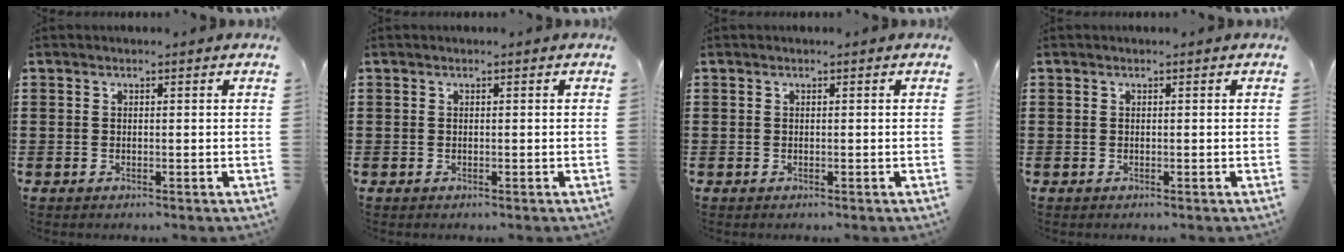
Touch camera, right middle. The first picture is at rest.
{"total": 0.0}
{"total": 0.0}
{"total": 0.0}